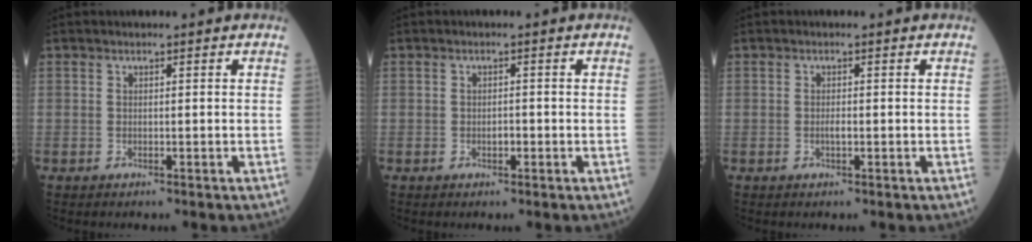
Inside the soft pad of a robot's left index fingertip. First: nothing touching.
{"total": 1.2, "force": [-0.4, 0.6, 0.9], "torque": [-0.016, 0.001, -0.007]}
{"total": 1.0, "force": [-0.2, 0.2, 0.9], "torque": [-0.020, 0.000, -0.004]}